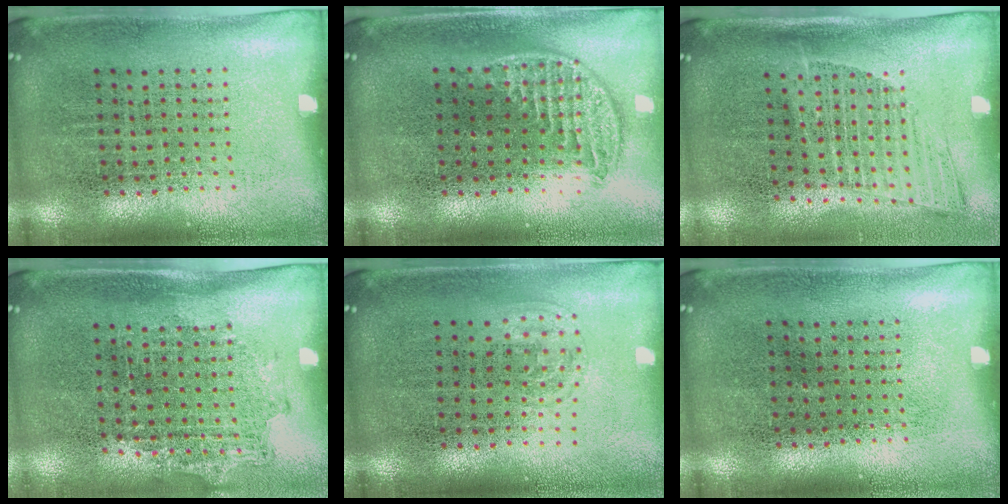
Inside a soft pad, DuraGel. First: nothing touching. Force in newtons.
{"total": 1.2, "press": 1.1, "slide": 0.5}
{"total": 1.3, "press": 1.1, "slide": 0.8}
{"total": 1.4, "press": 1.1, "slide": 0.9}
{"total": 1.0, "press": 0.7, "slide": 0.7}
{"total": 0.0}